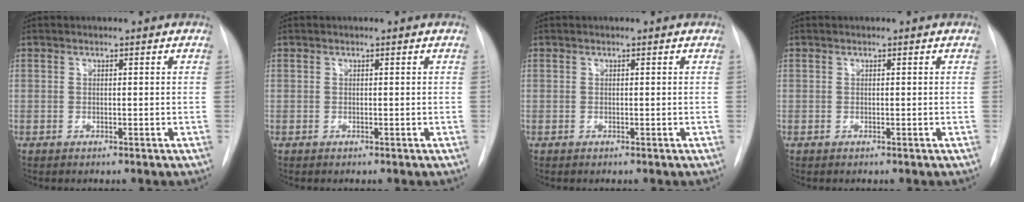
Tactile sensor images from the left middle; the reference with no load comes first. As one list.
[{"total": 0.0}, {"total": 0.0}, {"total": 0.0}]